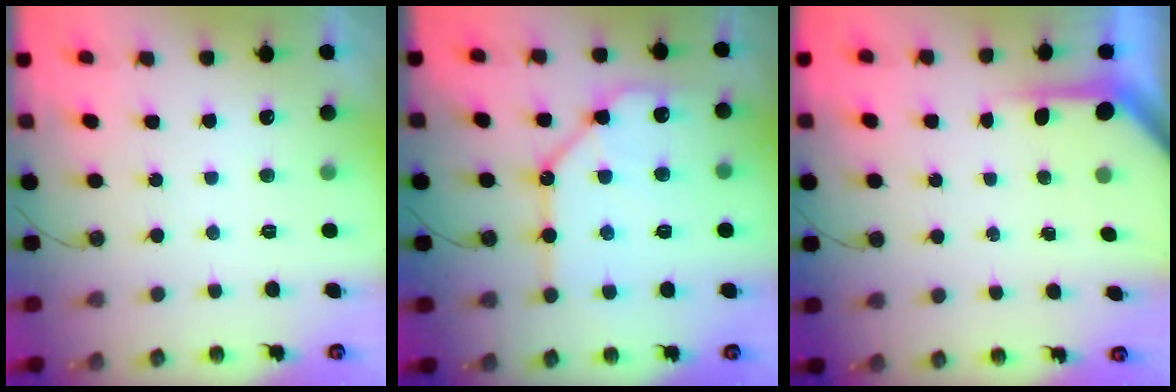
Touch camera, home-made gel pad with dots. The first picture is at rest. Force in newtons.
{"total": 14.2, "press": 14.1, "slide": 1.8}
{"total": 3.9, "press": 3.9, "slide": 0.4}